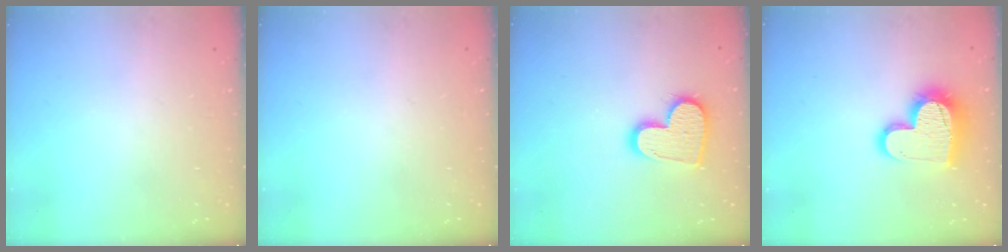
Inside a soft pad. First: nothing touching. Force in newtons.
{"total": 0.0}
{"total": 14.8, "press": 14.8, "slide": 1.1}
{"total": 15.9, "press": 15.9, "slide": 1.1}